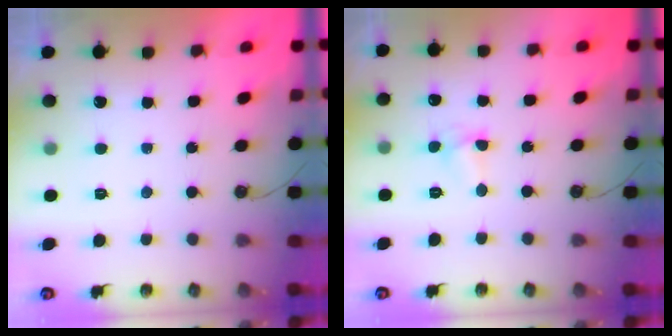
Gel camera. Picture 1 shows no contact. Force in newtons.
{"total": 3.9, "press": 3.8, "slide": 0.4}